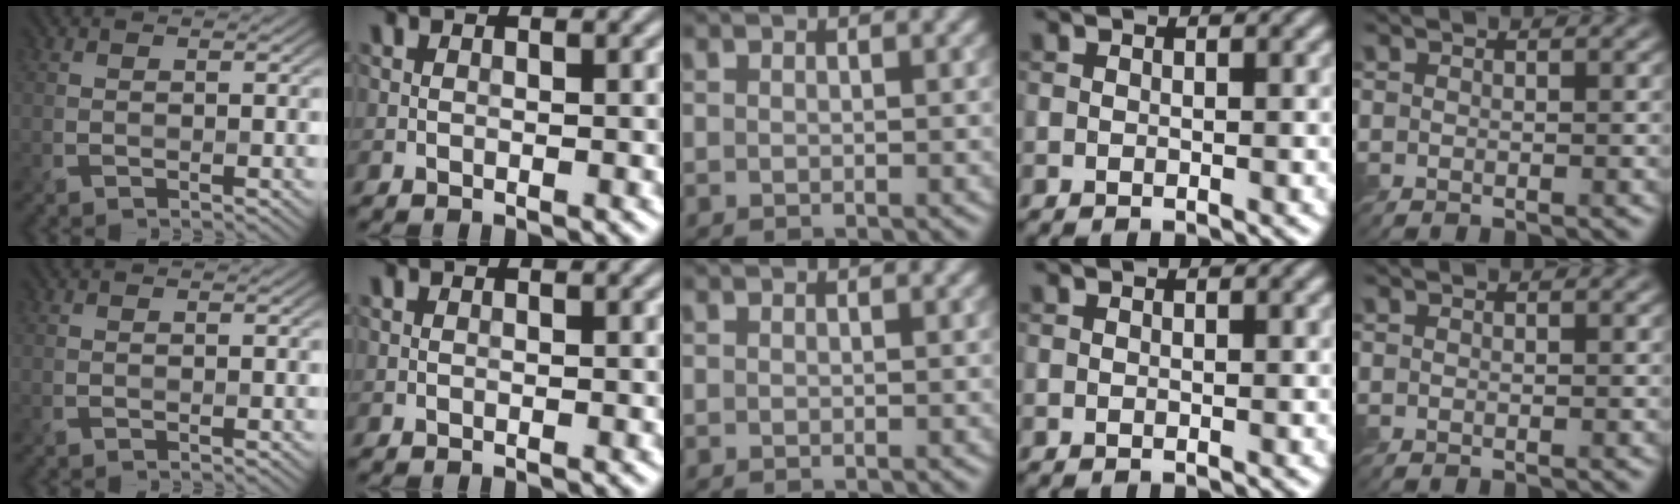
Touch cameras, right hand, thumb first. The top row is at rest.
{}